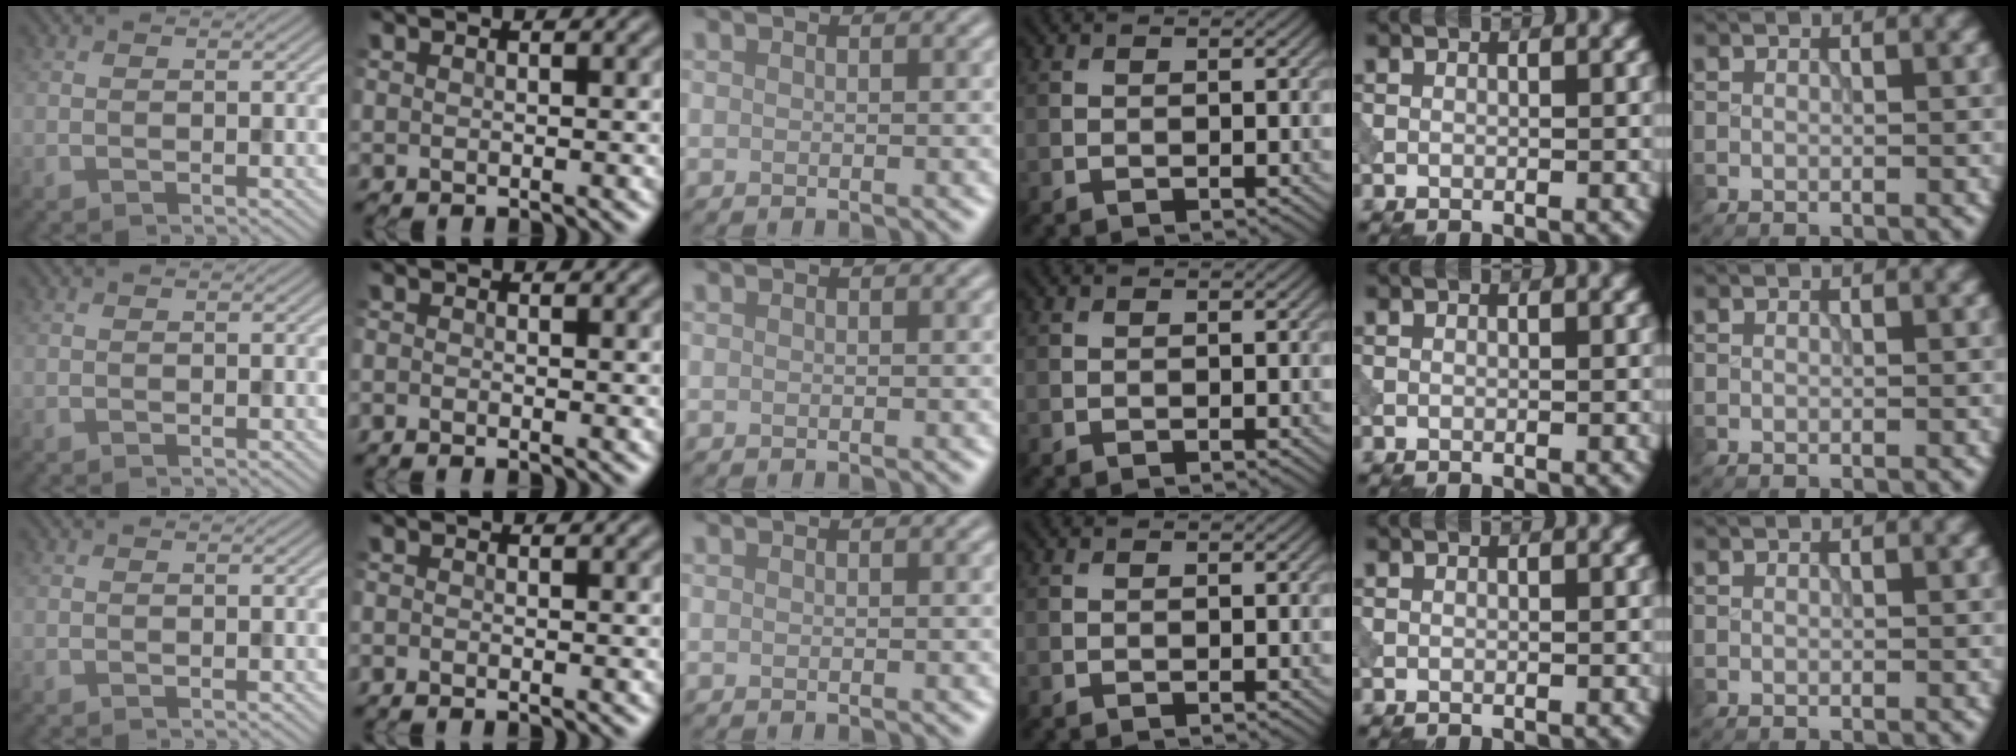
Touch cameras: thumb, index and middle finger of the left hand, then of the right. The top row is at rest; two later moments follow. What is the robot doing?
{"motion": "press", "object": "tv remote"}